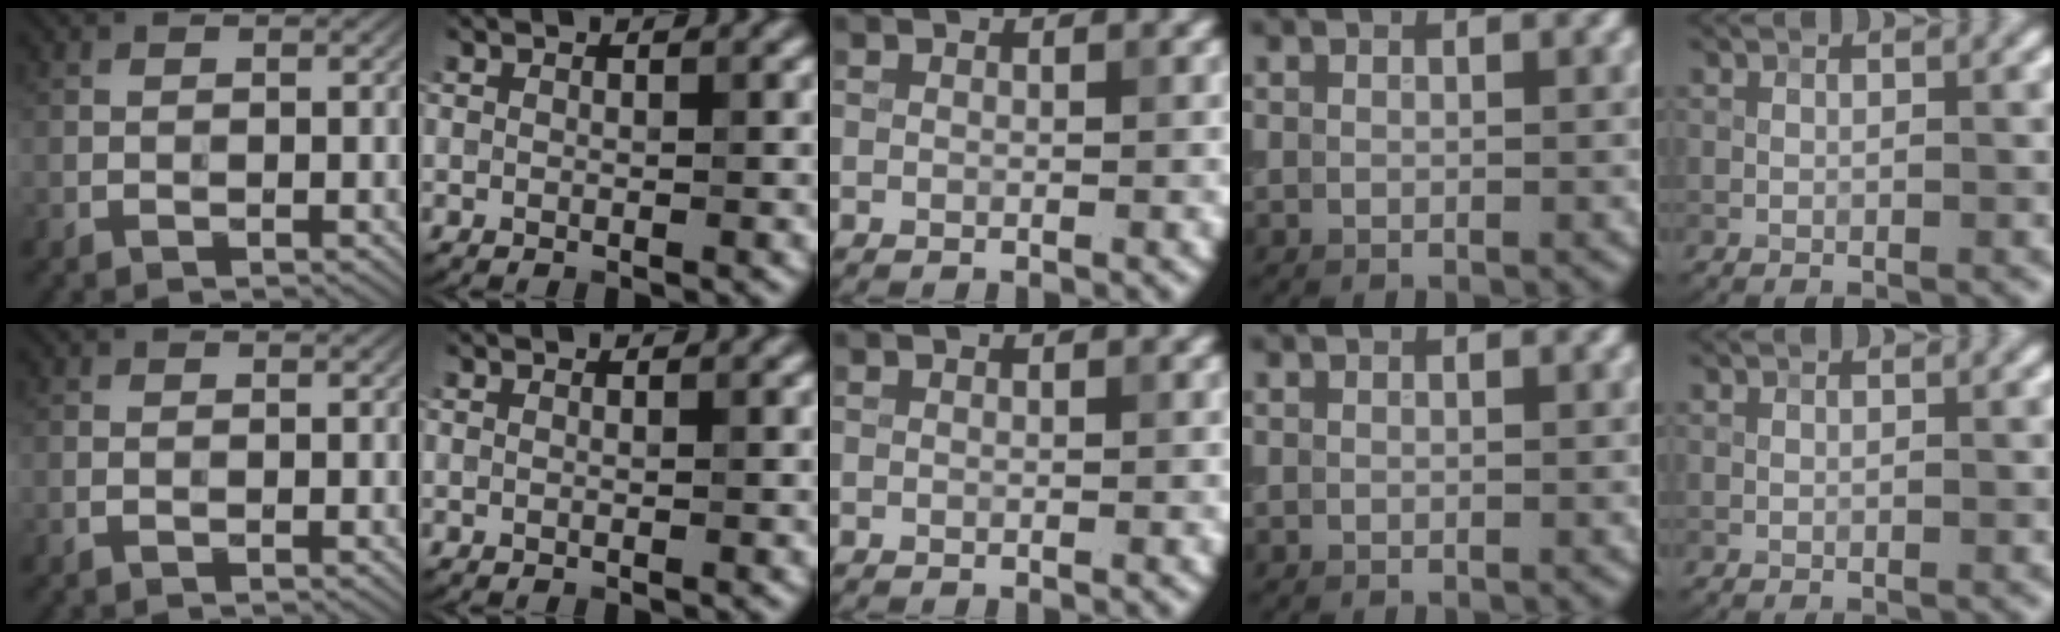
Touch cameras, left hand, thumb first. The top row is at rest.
{"thumb": {"total": 0.6, "force": [0.3, -0.5, 0.2], "torque": [-0.007, 0.000, 0.005]}, "index": {"total": 0.6, "force": [0.1, 0.2, 0.5], "torque": [-0.006, -0.001, -0.006]}}